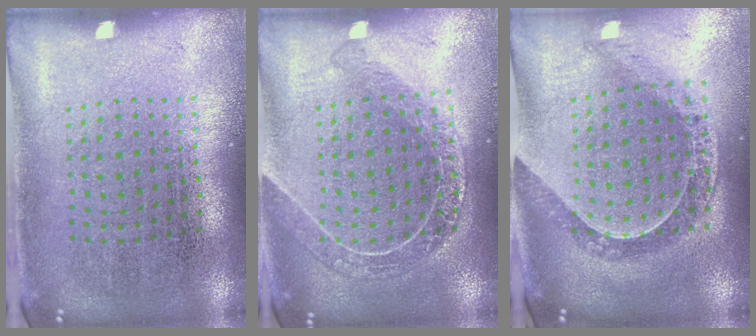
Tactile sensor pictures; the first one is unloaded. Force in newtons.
{"total": 1.8, "press": 1.6, "slide": 0.7}
{"total": 1.0, "press": 1.0, "slide": 0.1}